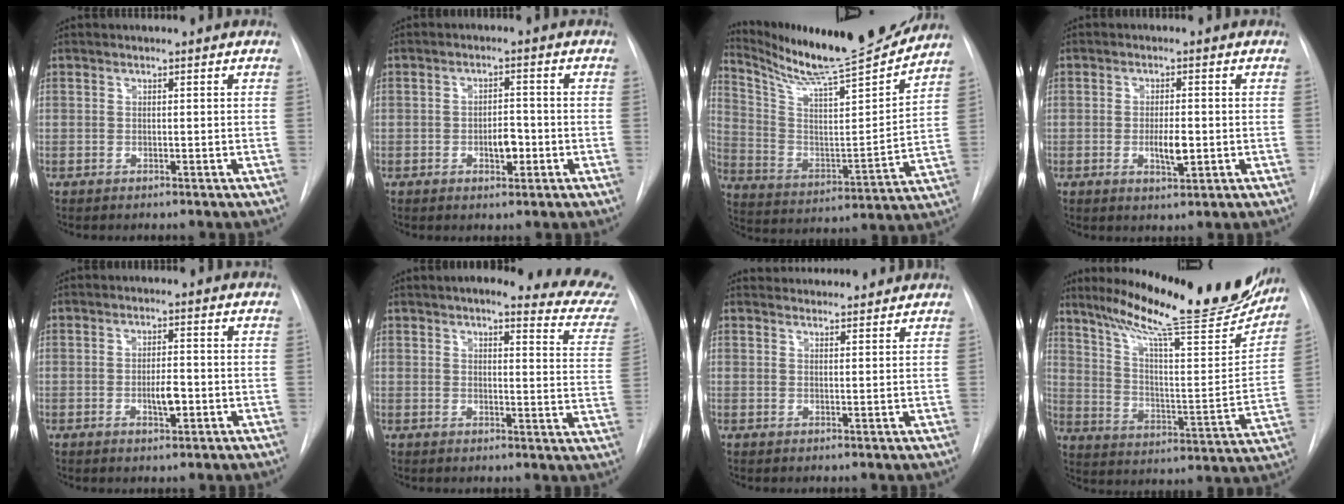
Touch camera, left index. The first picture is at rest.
{"total": 3.5, "force": [-1.1, 1.7, 2.9], "torque": [-0.039, 0.005, -0.013]}
{"total": 19.9, "force": [18.4, 0.6, 7.7], "torque": [-0.142, -0.043, 0.292]}
{"total": 3.9, "force": [-0.7, 1.1, 3.7], "torque": [-0.065, -0.003, -0.008]}
{"total": 3.4, "force": [-0.9, 1.0, 3.1], "torque": [-0.051, 0.001, -0.012]}
{"total": 16.3, "force": [14.6, 2.7, 6.7], "torque": [-0.059, -0.045, 0.143]}
{"total": 6.5, "force": [6.4, 1.2, 0.6], "torque": [-0.003, 0.025, 0.079]}
{"total": 26.1, "force": [21.8, 3.0, 14.0], "torque": [-0.219, -0.044, 0.306]}